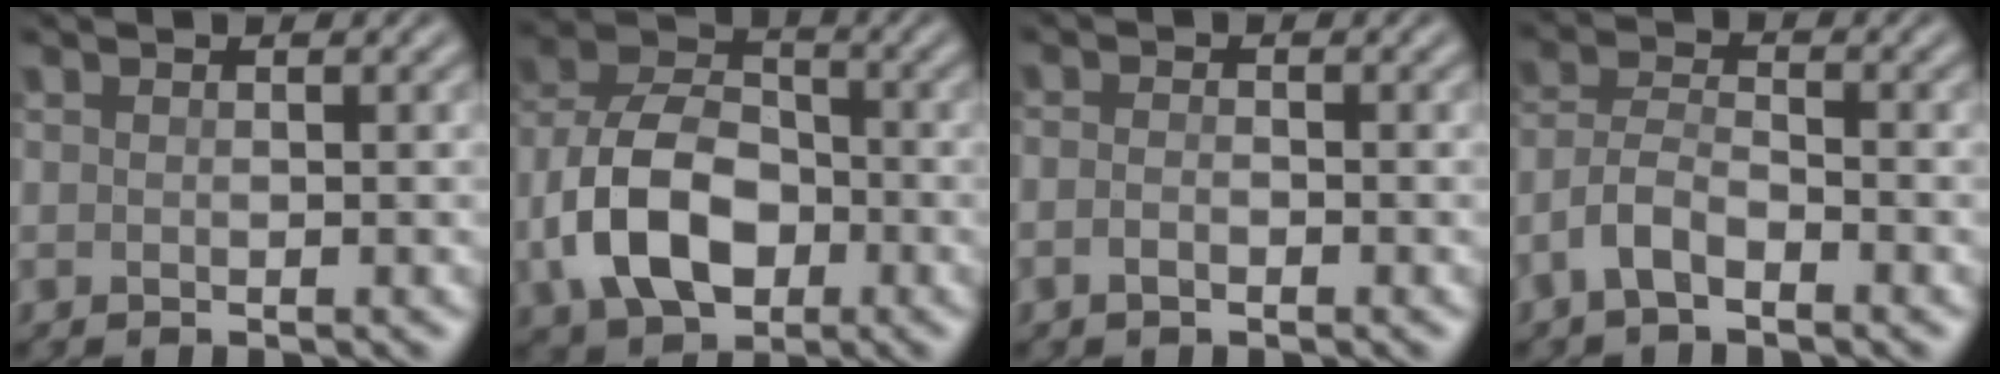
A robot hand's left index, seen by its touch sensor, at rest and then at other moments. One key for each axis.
{"total": 9.1, "fx": -2.6, "fy": 6.1, "fz": 6.2, "tx": -0.127, "ty": 0.008, "tz": -0.060}
{"total": 1.1, "fx": -0.6, "fy": 0.5, "fz": 0.8, "tx": -0.019, "ty": 0.000, "tz": -0.014}
{"total": 3.3, "fx": -2.1, "fy": 1.4, "fz": 2.2, "tx": -0.047, "ty": 0.008, "tz": -0.052}